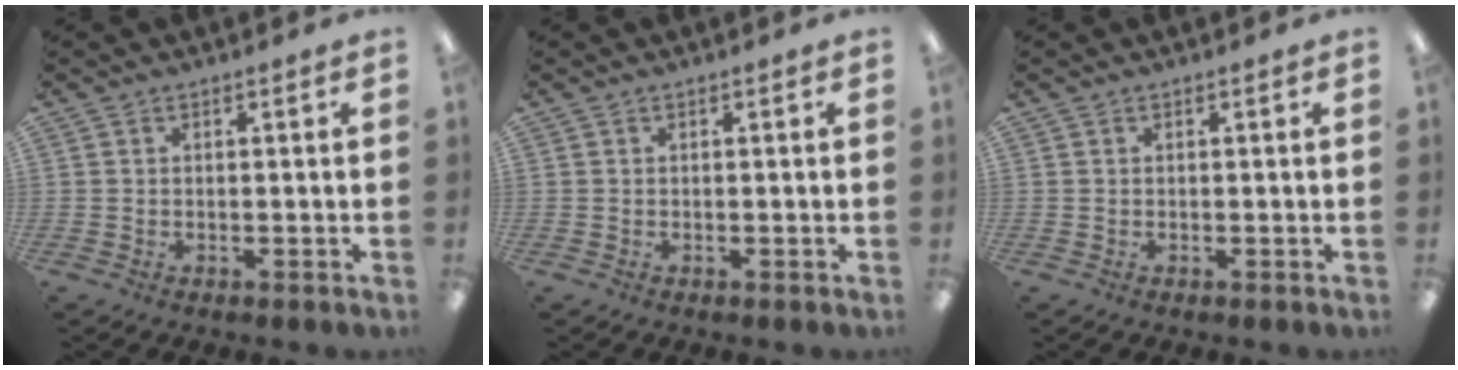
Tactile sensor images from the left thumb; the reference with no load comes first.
{"total": 0.0}
{"total": 0.0}